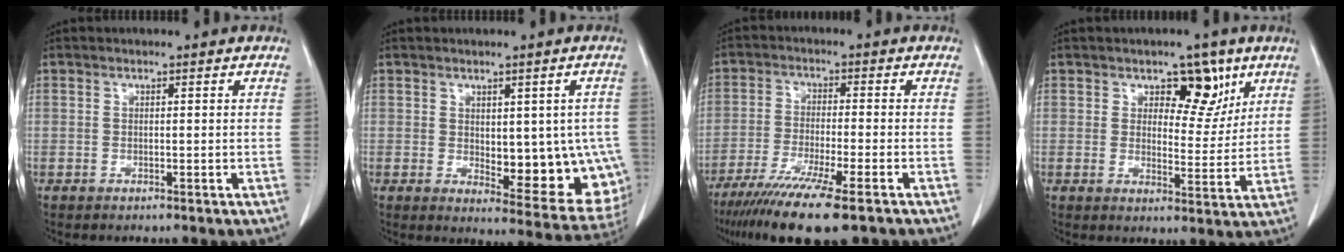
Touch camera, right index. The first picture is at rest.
{"total": 13.3, "force": [-1.4, 5.9, 11.9], "torque": [-0.111, 0.001, -0.001]}
{"total": 13.3, "force": [-9.5, 0.7, 9.3], "torque": [-0.166, -0.039, -0.156]}
{"total": 7.1, "force": [4.0, 3.8, 4.5], "torque": [-0.049, -0.001, 0.059]}